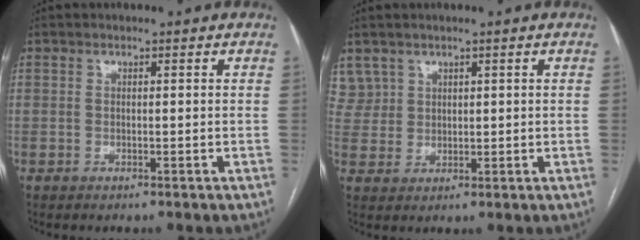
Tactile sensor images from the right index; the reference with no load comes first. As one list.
[{"total": 4.3, "force": [2.8, 3.3, -0.2], "torque": [0.012, 0.008, 0.061]}]